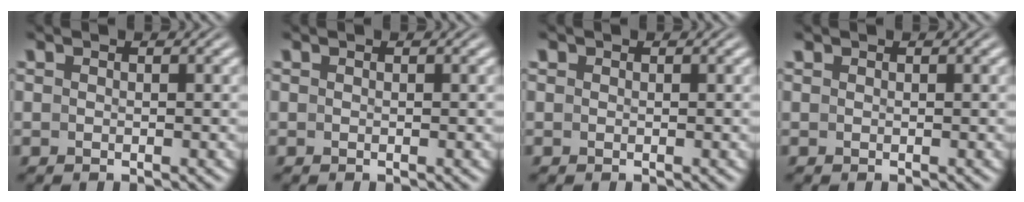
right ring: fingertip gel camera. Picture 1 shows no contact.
{"total": 0.0}
{"total": 0.9, "force": [0.2, 0.9, 0.2], "torque": [-0.019, -0.008, 0.009]}
{"total": 0.0}